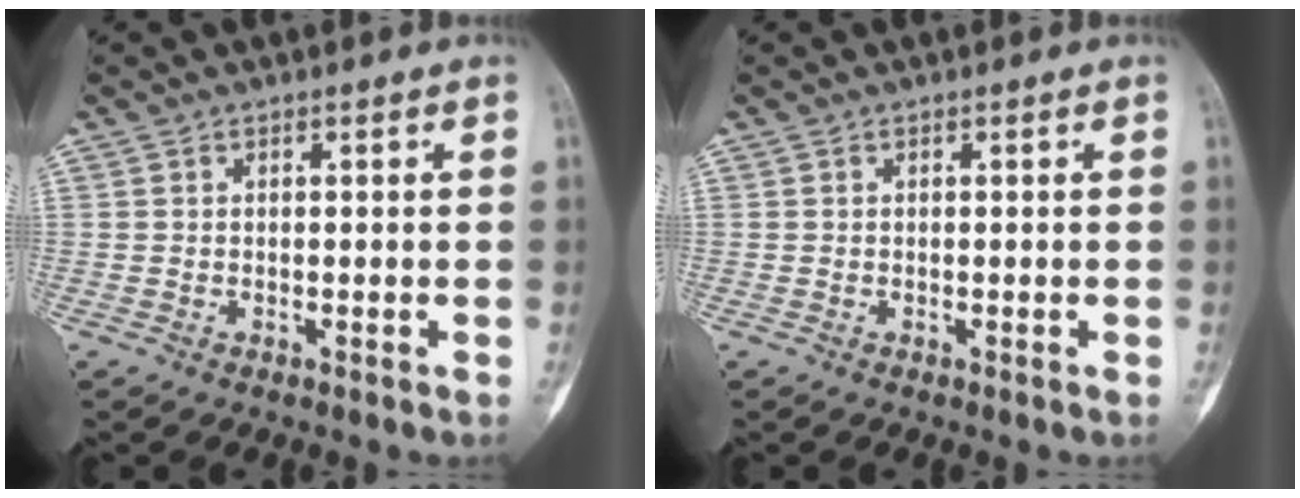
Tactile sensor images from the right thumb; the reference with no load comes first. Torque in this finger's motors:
{"motor_torque": [-0.01, -0.01, 0.09, -0.08, 0.00]}